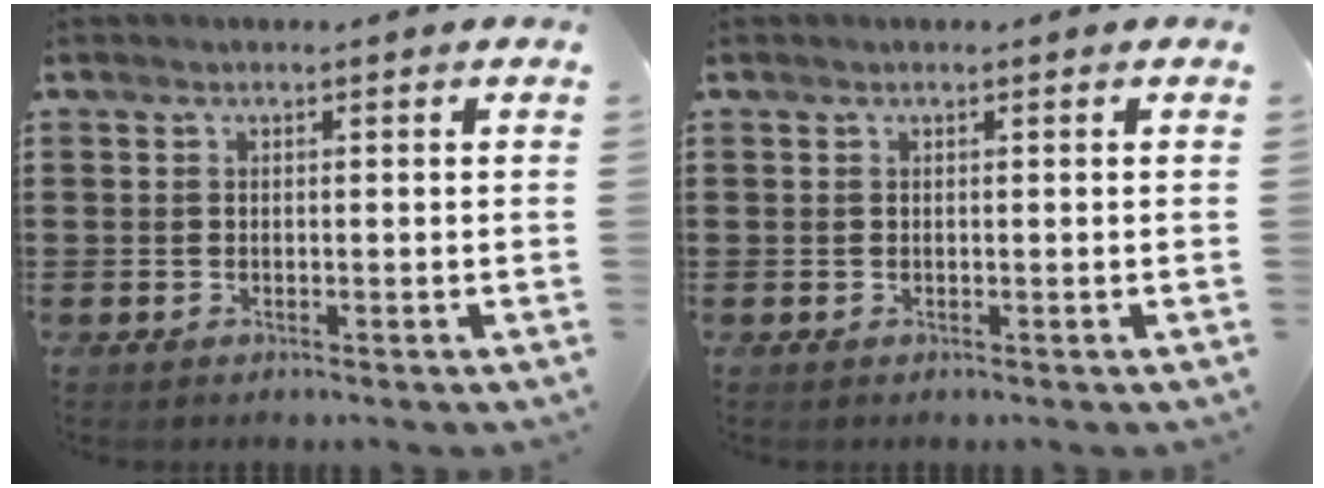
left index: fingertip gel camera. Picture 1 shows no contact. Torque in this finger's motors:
{"motor_torque": [0.09, 0.10, -0.01, -0.01]}